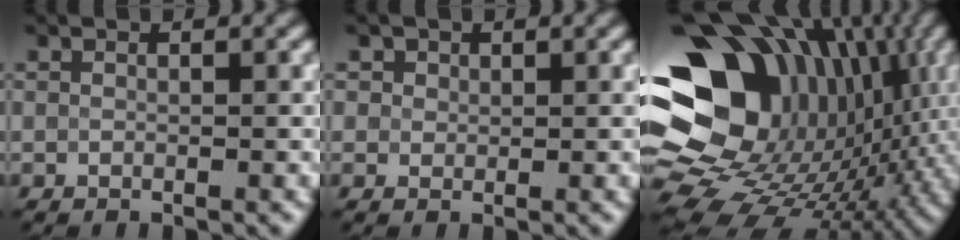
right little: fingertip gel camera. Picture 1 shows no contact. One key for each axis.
{"total": 1.3, "fx": 0.5, "fy": 1.2, "fz": -0.1, "tx": 0.028, "ty": 0.000, "tz": -0.001}
{"total": 18.9, "fx": 1.9, "fy": 14.7, "fz": 11.7, "tx": -0.198, "ty": -0.012, "tz": 0.058}